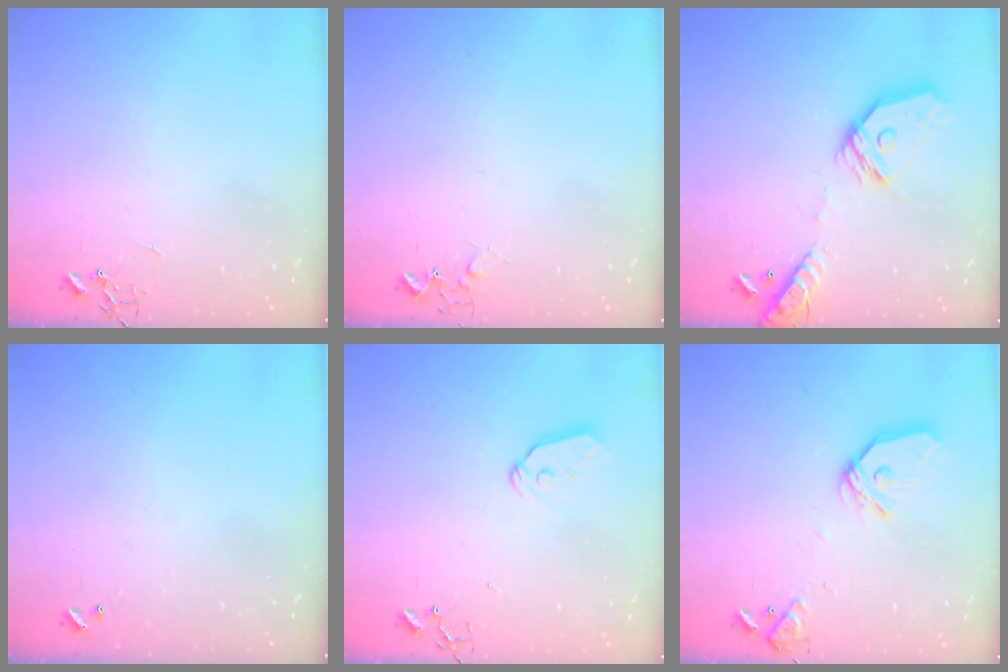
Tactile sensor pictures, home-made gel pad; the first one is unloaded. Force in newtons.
{"total": 6.6, "press": 6.6, "slide": 0.8}
{"total": 17.2, "press": 17.0, "slide": 2.2}
{"total": 0.0}
{"total": 7.7, "press": 7.7, "slide": 0.4}
{"total": 14.7, "press": 14.6, "slide": 1.9}